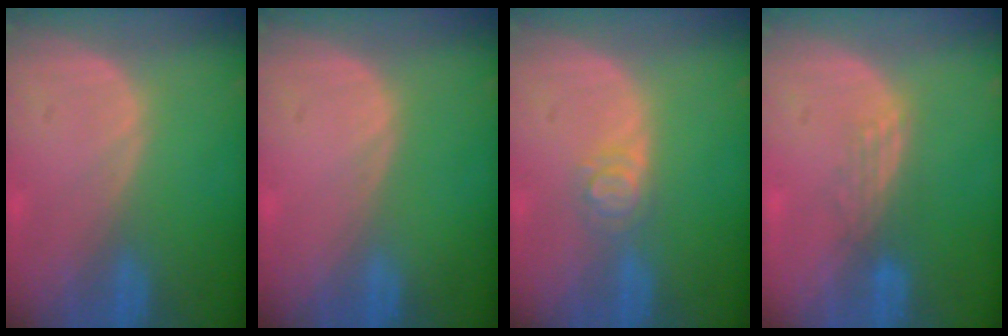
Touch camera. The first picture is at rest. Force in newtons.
{"total": 0.0}
{"total": 2.9, "press": 2.9, "slide": 0.3}
{"total": 2.9, "press": 2.4, "slide": 1.6}